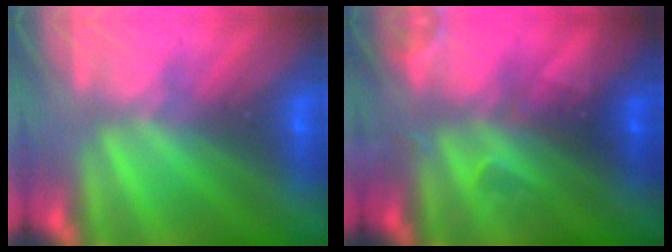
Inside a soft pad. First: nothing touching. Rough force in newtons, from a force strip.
{"total": 2.4}